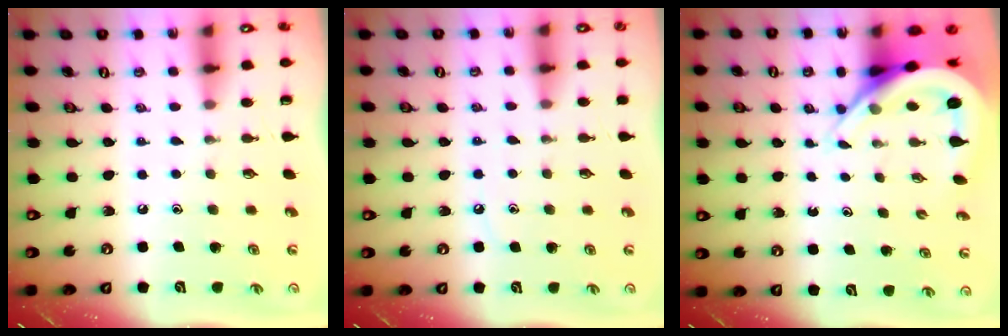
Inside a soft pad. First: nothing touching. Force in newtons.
{"total": 4.8, "press": 4.7, "slide": 0.7}
{"total": 8.7, "press": 8.7, "slide": 0.7}